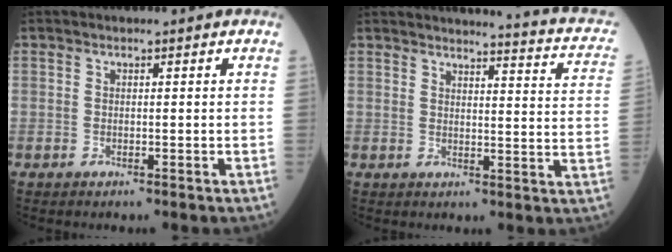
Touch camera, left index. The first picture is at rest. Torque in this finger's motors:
{"motor_torque": [-0.04, -0.46, 0.01, 0.00]}